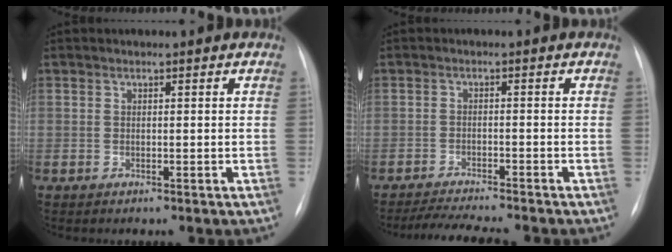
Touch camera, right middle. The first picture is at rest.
{"total": 7.5, "force": [-6.8, 0.3, 3.2], "torque": [-0.051, -0.016, -0.107]}